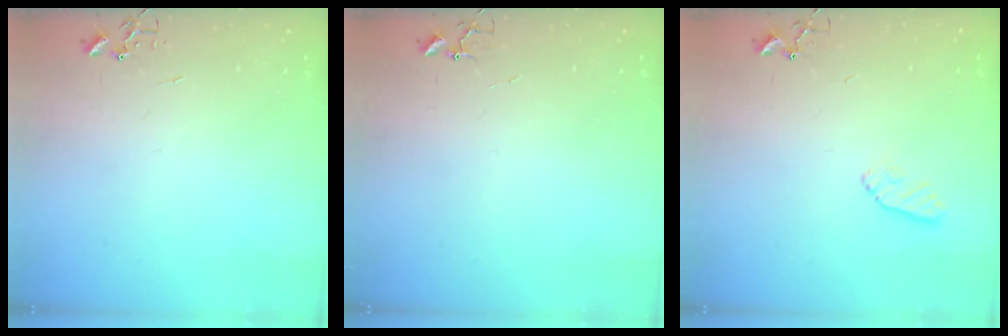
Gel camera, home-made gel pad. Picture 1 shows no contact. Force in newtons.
{"total": 4.0, "press": 4.0, "slide": 0.3}
{"total": 7.2, "press": 7.1, "slide": 0.8}